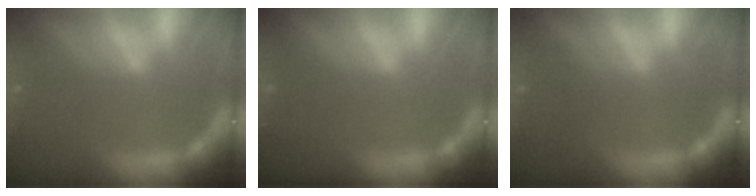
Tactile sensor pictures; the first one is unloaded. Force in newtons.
{"total": 0.0}
{"total": 1.5}